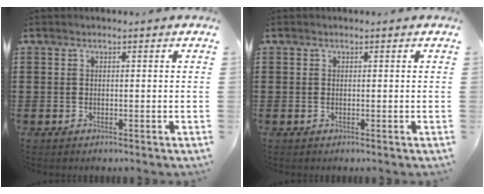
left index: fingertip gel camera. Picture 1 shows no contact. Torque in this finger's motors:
{"motor_torque": [0.38, 0.74, -0.11, -0.01]}